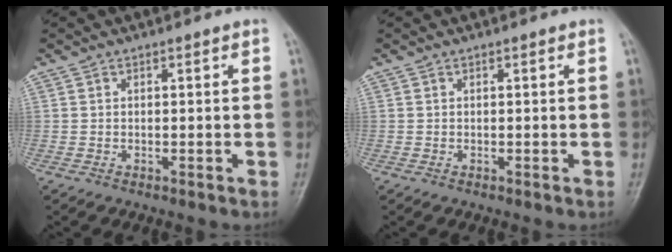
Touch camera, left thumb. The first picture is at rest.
{"total": 0.0}